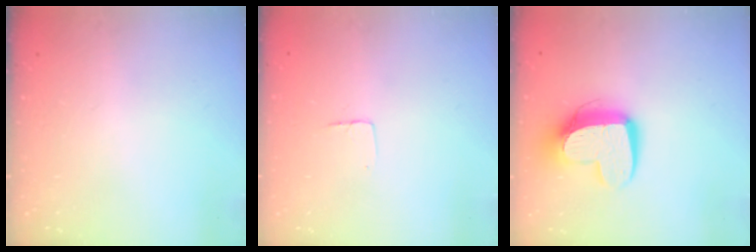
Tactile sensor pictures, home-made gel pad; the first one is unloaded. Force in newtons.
{"total": 2.9, "press": 2.9, "slide": 0.2}
{"total": 12.2, "press": 12.1, "slide": 0.8}